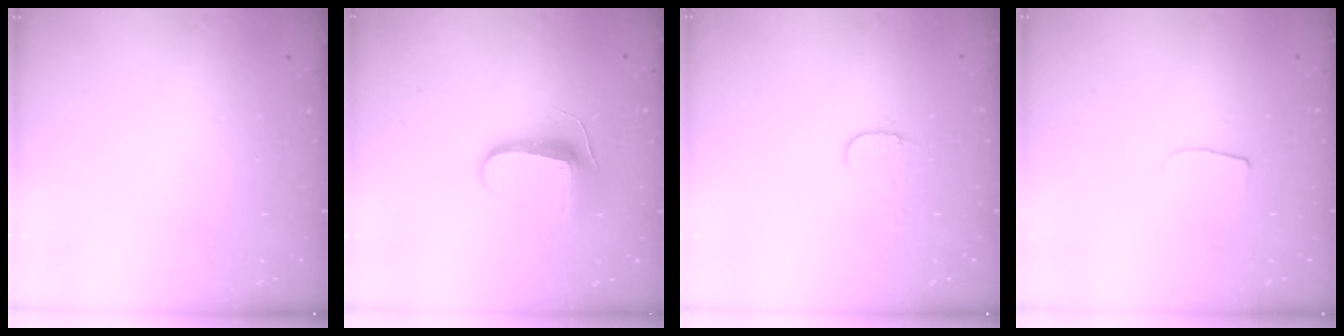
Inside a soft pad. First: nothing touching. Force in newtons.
{"total": 9.1, "press": 9.1, "slide": 0.8}
{"total": 5.7, "press": 5.7, "slide": 0.5}
{"total": 4.0, "press": 4.0, "slide": 0.2}